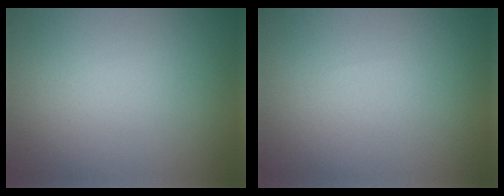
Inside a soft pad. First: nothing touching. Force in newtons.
{"total": 0.0}